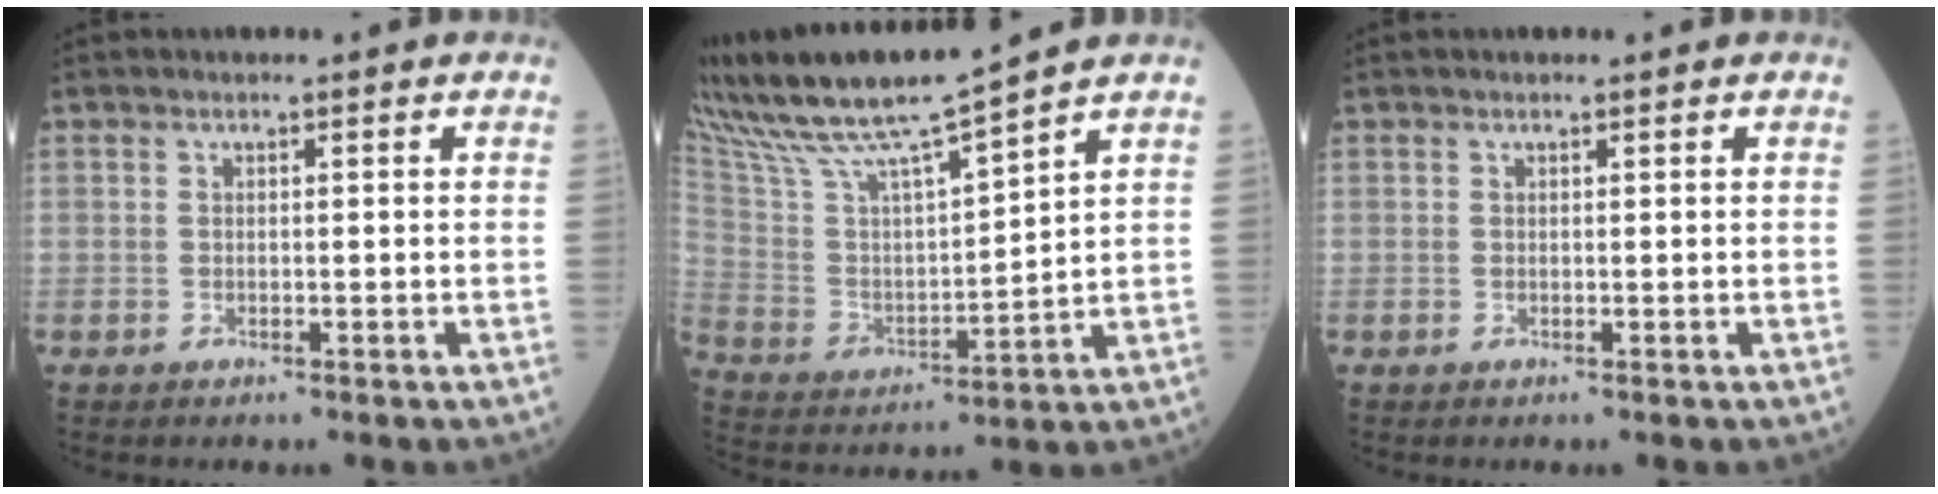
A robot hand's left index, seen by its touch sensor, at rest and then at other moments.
{"total": 14.7, "force": [12.7, -0.5, 7.5], "torque": [-0.153, 0.001, 0.241]}
{"total": 0.0}